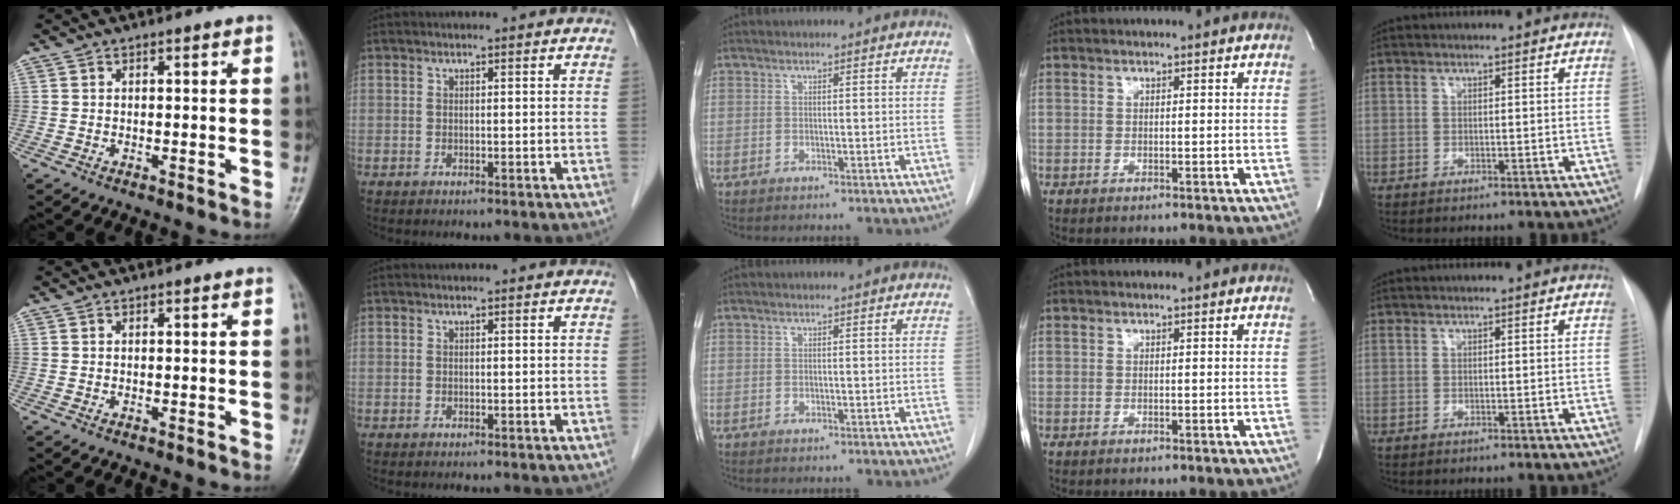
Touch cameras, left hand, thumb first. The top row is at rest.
{}